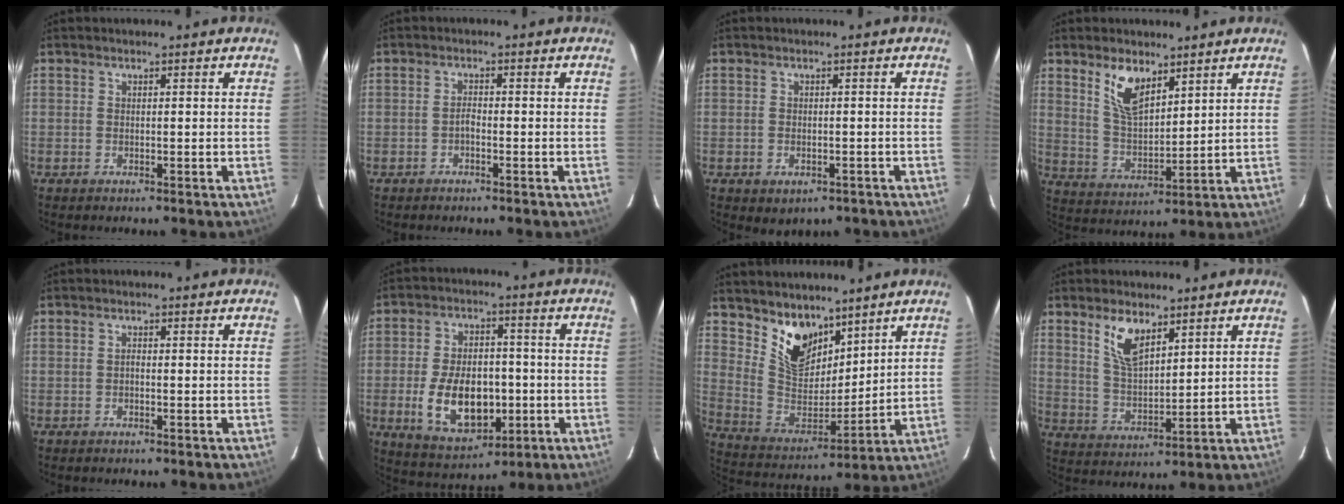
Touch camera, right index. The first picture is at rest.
{"total": 1.1, "force": [-0.8, 0.3, 0.6], "torque": [-0.013, 0.005, -0.018]}
{"total": 3.9, "force": [-1.9, 2.8, 1.9], "torque": [-0.039, -0.005, -0.013]}
{"total": 8.7, "force": [5.4, 3.8, 5.7], "torque": [-0.103, 0.003, 0.112]}
{"total": 0.5, "force": [-0.3, 0.3, 0.3], "torque": [-0.003, 0.004, -0.008]}
{"total": 14.4, "force": [-3.2, 8.5, 11.1], "torque": [-0.224, 0.000, -0.034]}
{"total": 12.4, "force": [8.7, 6.6, 6.0], "torque": [-0.116, -0.005, 0.174]}
{"total": 7.9, "force": [4.8, 3.5, 5.3], "torque": [-0.097, 0.002, 0.100]}